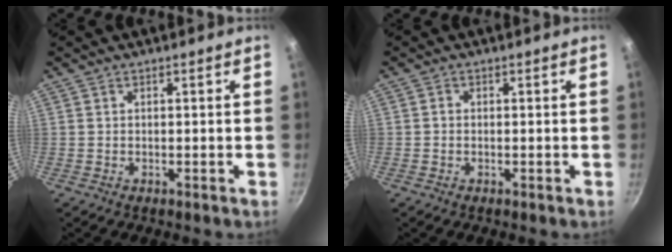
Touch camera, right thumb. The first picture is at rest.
{"total": 0.6, "force": [-0.1, 0.4, 0.4], "torque": [-0.008, 0.004, -0.003]}